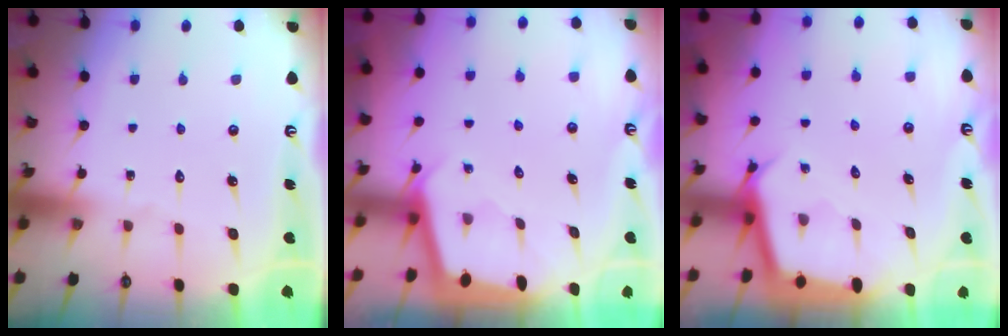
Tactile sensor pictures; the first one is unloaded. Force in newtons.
{"total": 1.8, "press": 1.8, "slide": 0.1}
{"total": 2.8, "press": 2.8, "slide": 0.0}